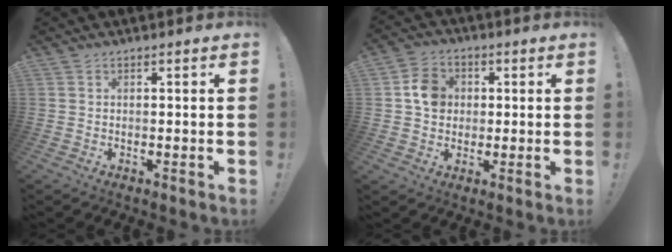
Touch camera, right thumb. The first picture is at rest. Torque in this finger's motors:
{"motor_torque": [0.56, 0.71, 0.36, 0.14, 0.00]}